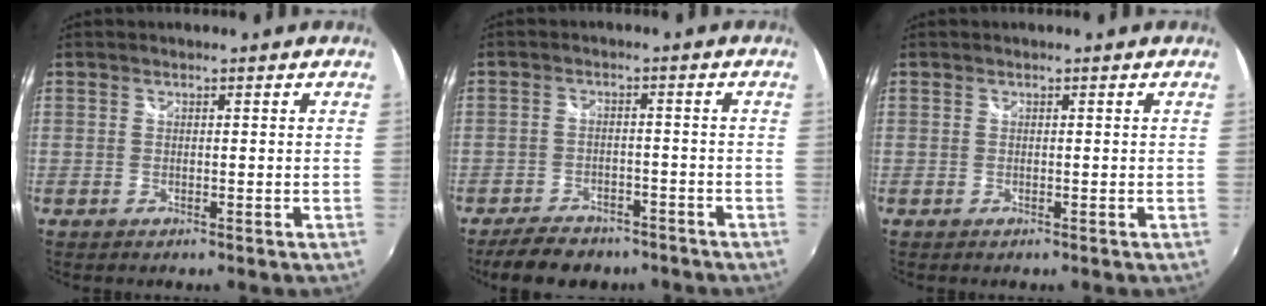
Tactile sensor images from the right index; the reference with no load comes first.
{"total": 9.5, "force": [-7.5, 4.5, 3.7], "torque": [-0.091, 0.004, -0.110]}
{"total": 0.0}